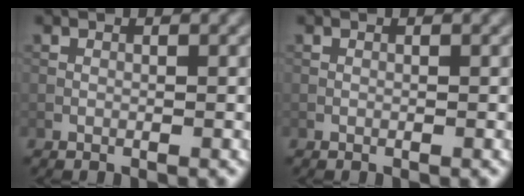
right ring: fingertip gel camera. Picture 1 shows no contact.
{"total": 0.0}